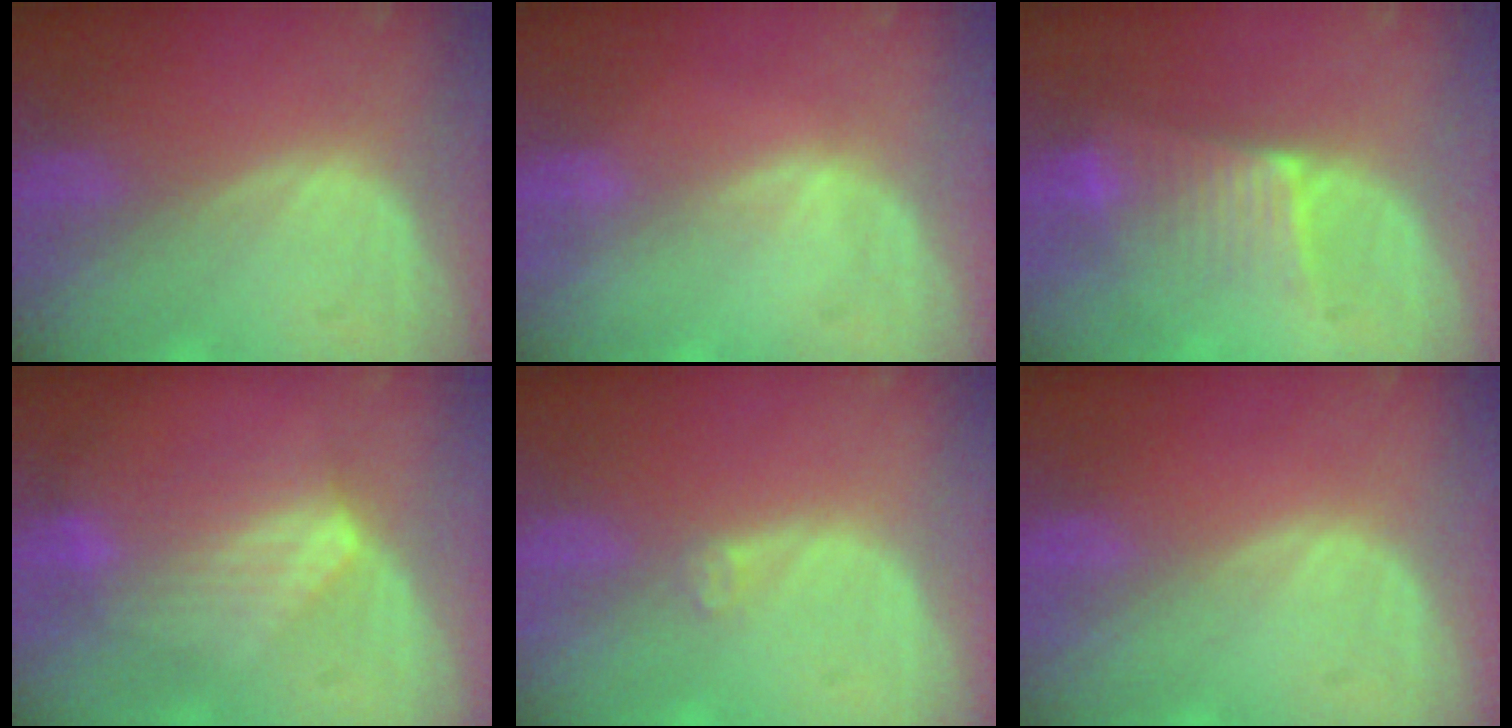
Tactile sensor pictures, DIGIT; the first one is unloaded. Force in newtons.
{"total": 0.6, "press": 0.5, "slide": 0.2}
{"total": 6.6, "press": 5.9, "slide": 3.0}
{"total": 7.0, "press": 6.5, "slide": 2.7}
{"total": 1.3, "press": 1.1, "slide": 0.7}
{"total": 0.0}